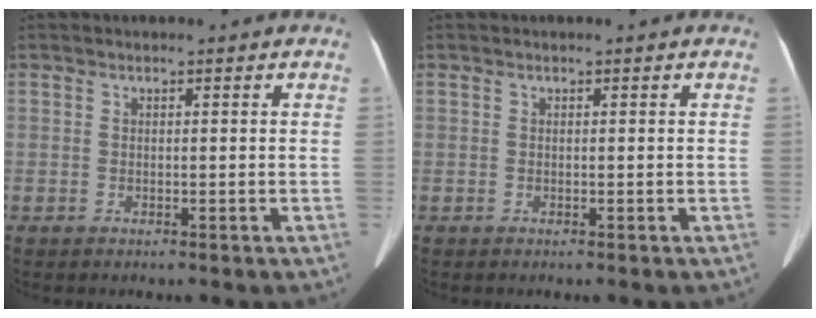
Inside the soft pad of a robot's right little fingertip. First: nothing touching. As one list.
[{"total": 0.0}]